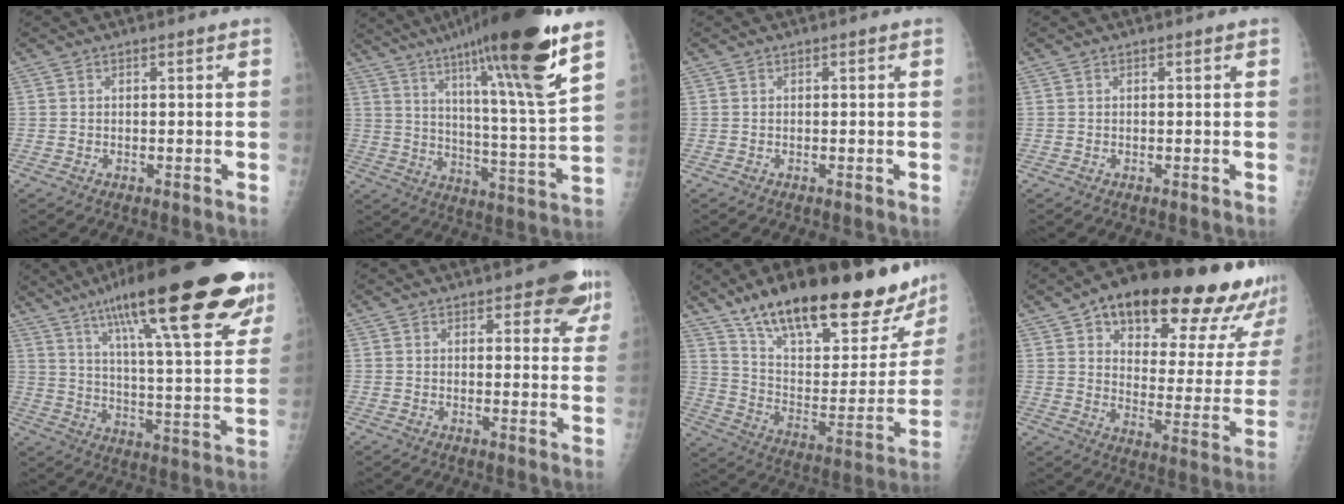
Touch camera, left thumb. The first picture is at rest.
{"total": 25.1, "force": [16.1, 1.8, 19.2], "torque": [-0.289, -0.060, 0.252]}
{"total": 0.0}
{"total": 0.0}
{"total": 30.8, "force": [18.9, 6.7, 23.4], "torque": [-0.329, -0.034, 0.283]}
{"total": 7.8, "force": [4.9, 3.1, 5.2], "torque": [-0.027, -0.020, 0.055]}
{"total": 31.6, "force": [23.0, 10.5, 18.9], "torque": [-0.254, -0.075, 0.351]}
{"total": 28.4, "force": [19.8, 10.5, 17.4], "torque": [-0.196, -0.068, 0.266]}